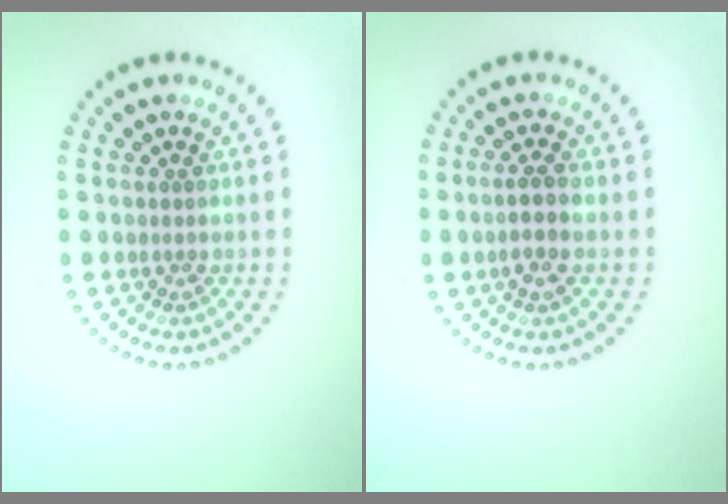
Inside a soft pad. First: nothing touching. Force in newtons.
{"total": 2.1, "press": 1.9, "slide": 0.8}